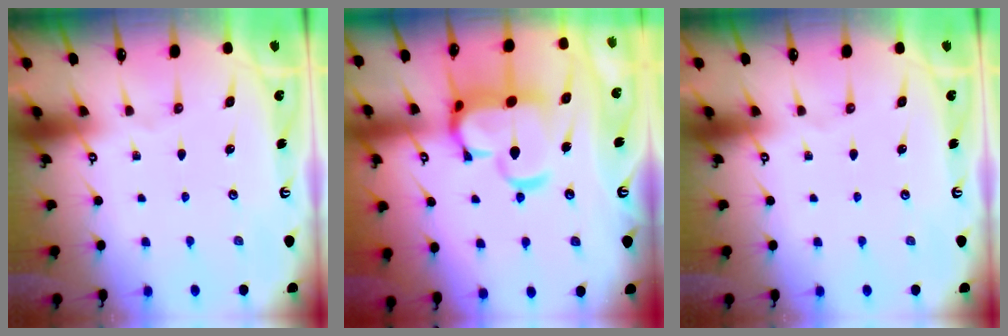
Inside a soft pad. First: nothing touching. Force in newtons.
{"total": 10.5, "press": 10.4, "slide": 1.6}
{"total": 0.0}